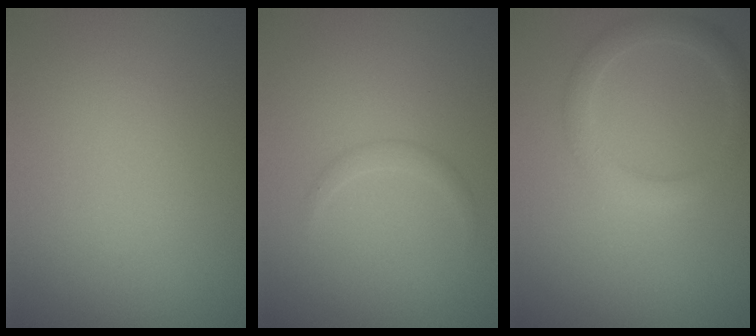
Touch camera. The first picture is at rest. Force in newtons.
{"total": 0.9, "press": 0.9, "slide": 0.0}
{"total": 2.3, "press": 2.3, "slide": 0.1}